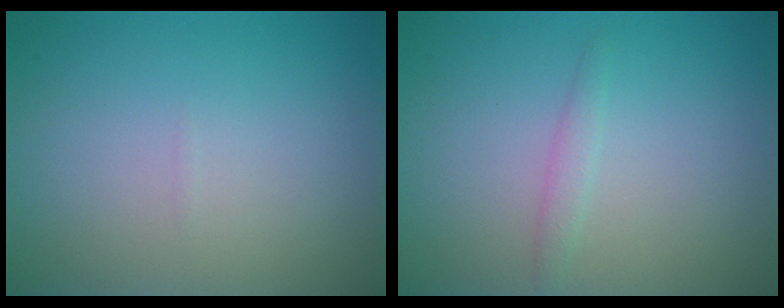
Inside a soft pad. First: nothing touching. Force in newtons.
{"total": 0.5, "press": 0.5, "slide": 0.1}